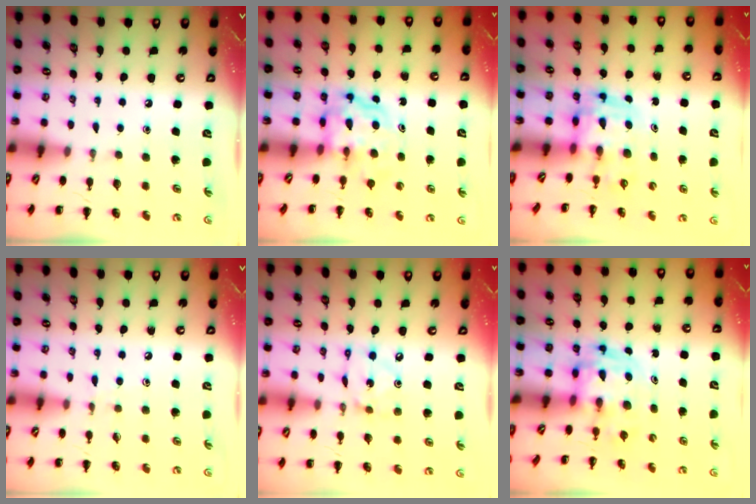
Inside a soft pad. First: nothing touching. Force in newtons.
{"total": 4.0, "press": 3.9, "slide": 0.4}
{"total": 3.6, "press": 3.5, "slide": 0.6}
{"total": 4.8, "press": 4.3, "slide": 2.0}
{"total": 3.6, "press": 3.6, "slide": 0.5}
{"total": 3.4, "press": 3.4, "slide": 0.6}